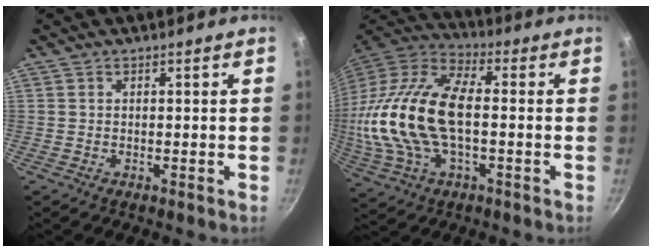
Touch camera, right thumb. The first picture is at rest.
{"total": 23.4, "force": [-0.7, 12.3, 19.9], "torque": [-0.406, 0.030, -0.021]}